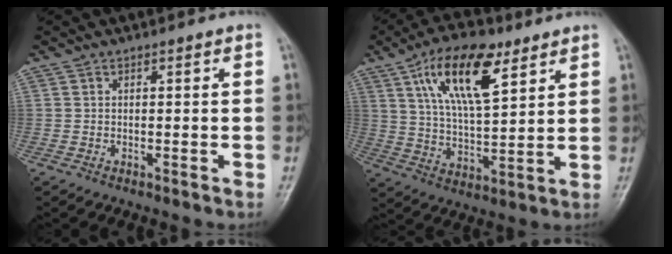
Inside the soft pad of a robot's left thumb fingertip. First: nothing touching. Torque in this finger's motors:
{"motor_torque": [1.08, 0.87, 1.37, -1.40, 0.34]}